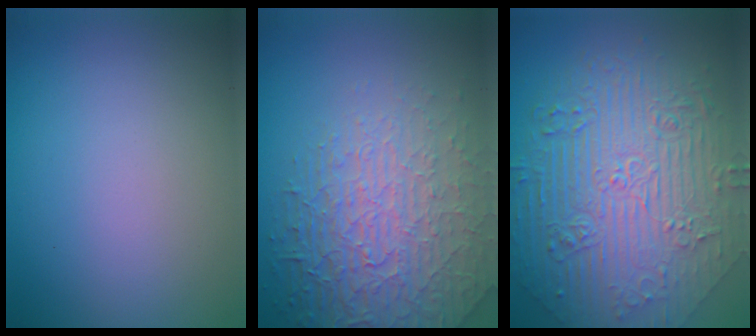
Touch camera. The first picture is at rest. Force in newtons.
{"total": 6.5, "press": 5.3, "slide": 3.7}
{"total": 10.8, "press": 7.4, "slide": 7.9}